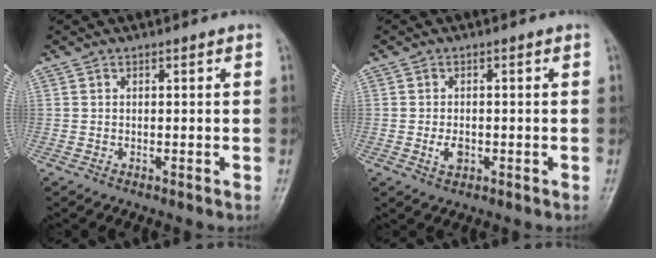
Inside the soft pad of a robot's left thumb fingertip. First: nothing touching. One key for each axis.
{"total": 2.6, "fx": -0.7, "fy": 1.6, "fz": 1.9, "tx": -0.033, "ty": 0.000, "tz": -0.010}